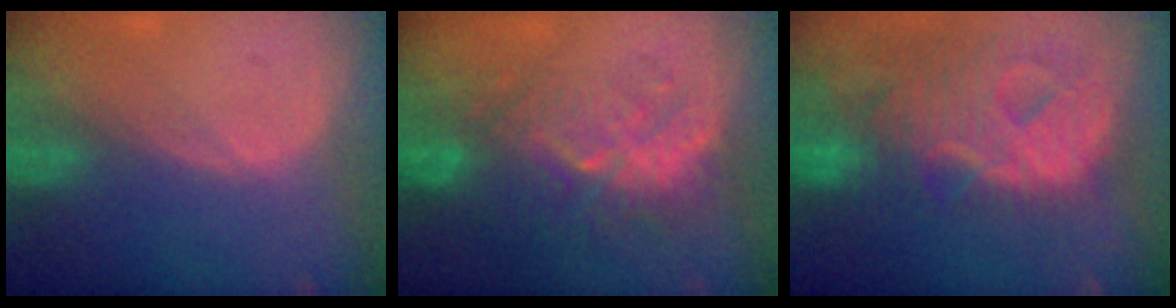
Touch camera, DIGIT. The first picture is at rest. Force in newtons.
{"total": 9.2, "press": 8.8, "slide": 2.6}
{"total": 12.9, "press": 11.0, "slide": 6.9}